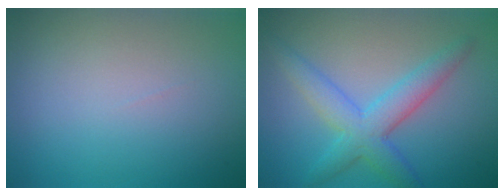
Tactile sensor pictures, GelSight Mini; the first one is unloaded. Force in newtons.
{"total": 4.6, "press": 4.6, "slide": 0.1}